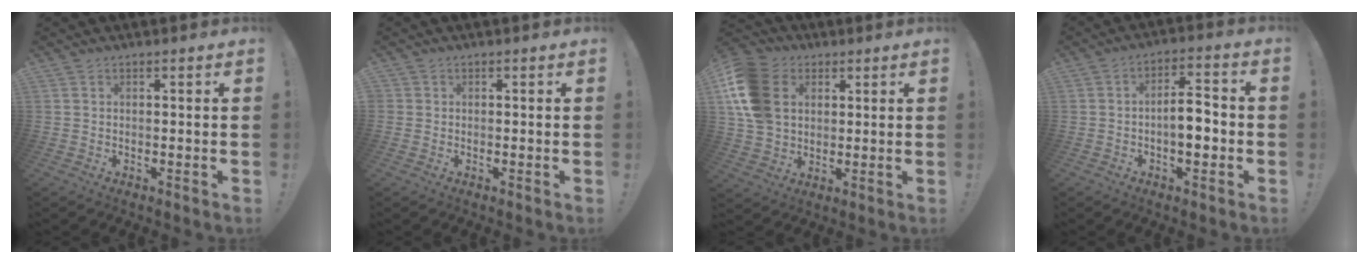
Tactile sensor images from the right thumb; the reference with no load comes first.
{"total": 0.7, "force": [0.1, 0.7, 0.1], "torque": [-0.008, 0.004, 0.004]}
{"total": 17.3, "force": [4.3, 13.4, 10.1], "torque": [-0.208, -0.004, 0.086]}
{"total": 8.5, "force": [-2.0, 3.8, 7.3], "torque": [-0.112, 0.014, -0.038]}